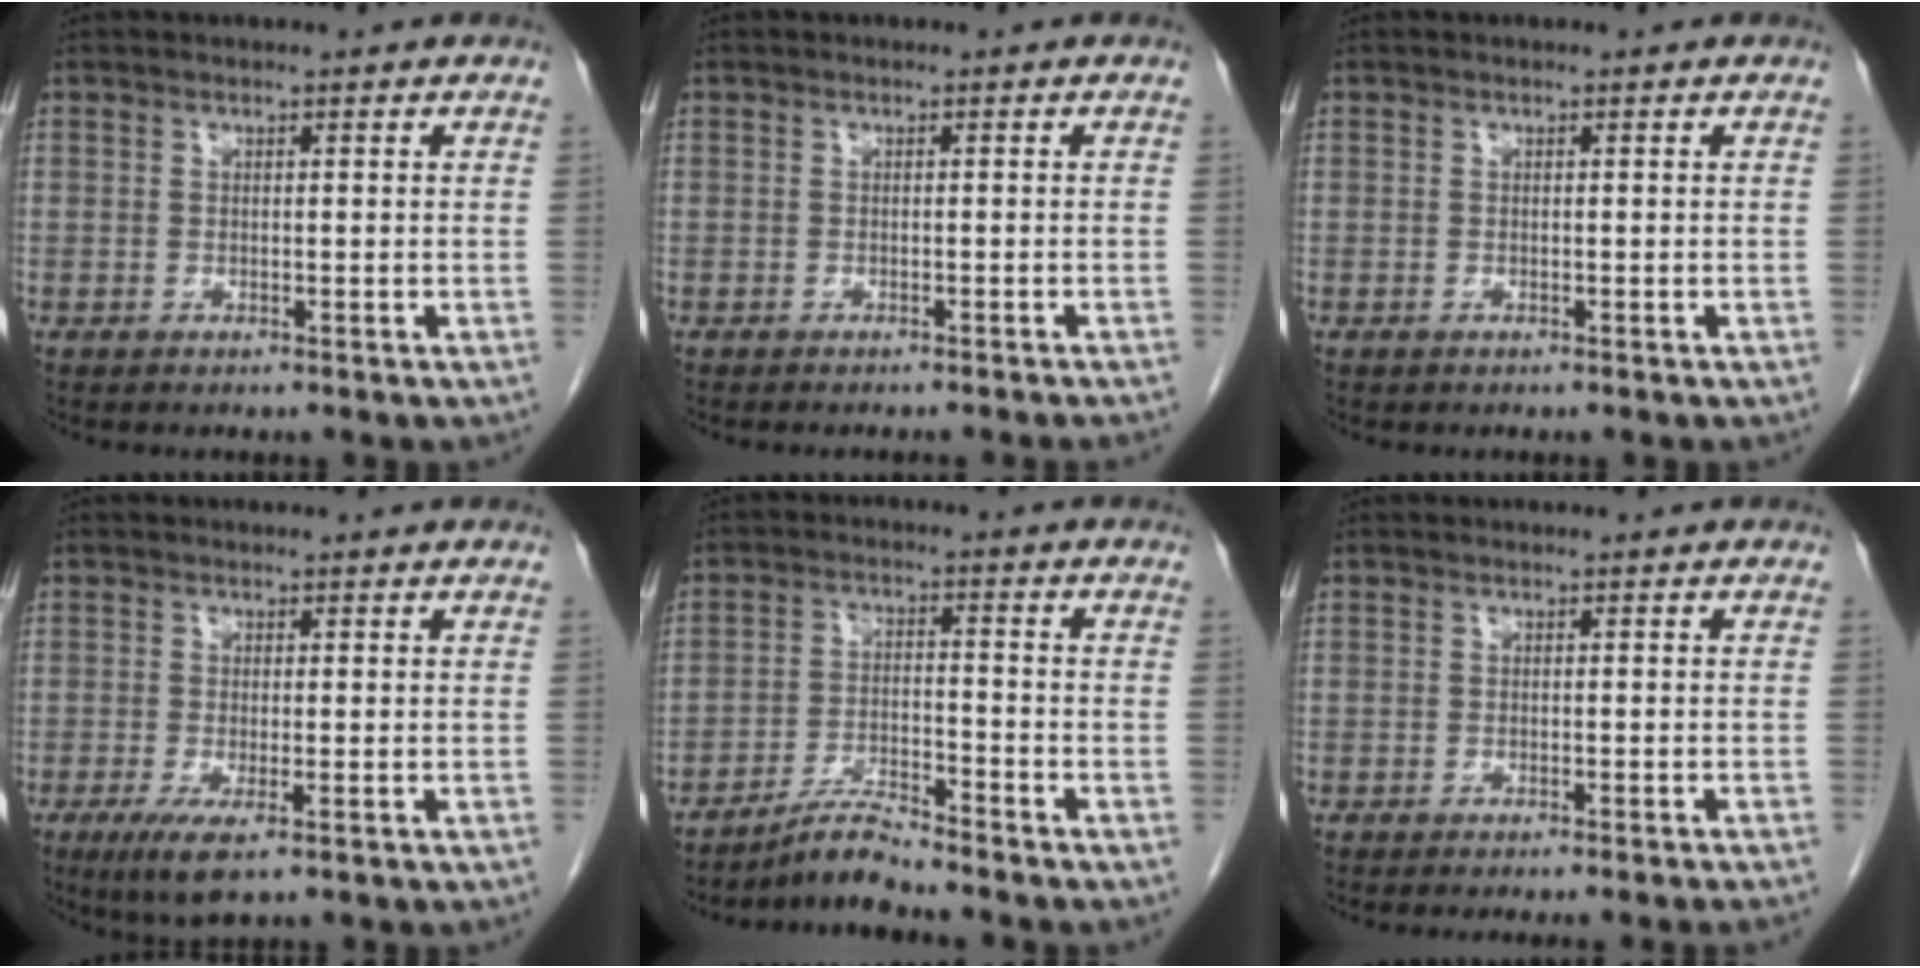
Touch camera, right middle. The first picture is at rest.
{"total": 4.6, "force": [-4.2, -0.3, 1.9], "torque": [-0.018, -0.005, -0.050]}
{"total": 0.0}
{"total": 4.4, "force": [-2.2, 0.8, 3.7], "torque": [-0.069, -0.013, -0.033]}
{"total": 5.0, "force": [-4.8, -0.5, 1.4], "torque": [-0.024, -0.014, -0.090]}
{"total": 6.3, "force": [-5.6, -0.8, 2.8], "torque": [-0.014, -0.013, -0.071]}